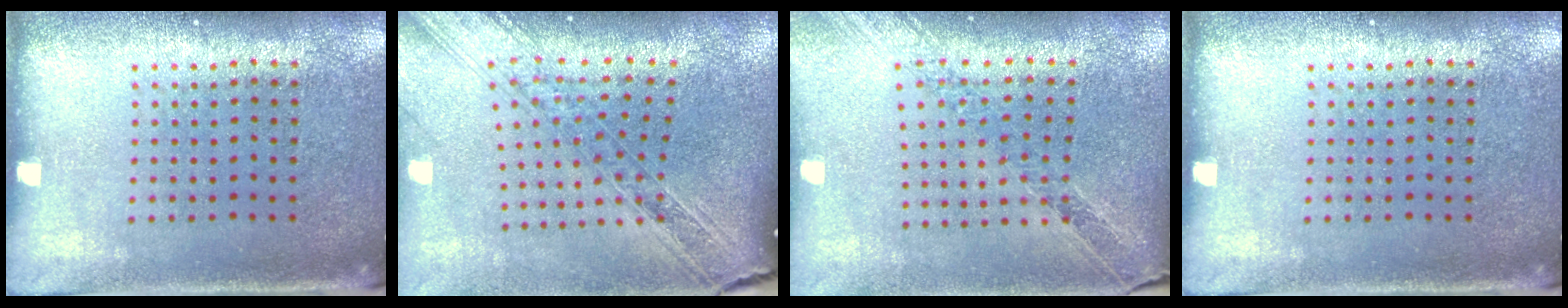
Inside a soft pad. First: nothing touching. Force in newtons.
{"total": 2.4, "press": 2.0, "slide": 1.3}
{"total": 1.1, "press": 1.1, "slide": 0.1}
{"total": 0.0}